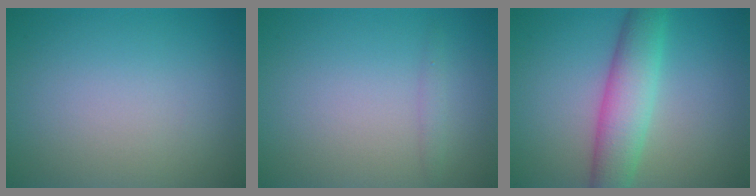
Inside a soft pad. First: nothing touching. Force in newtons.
{"total": 0.8, "press": 0.8, "slide": 0.0}
{"total": 5.4, "press": 5.4, "slide": 0.4}